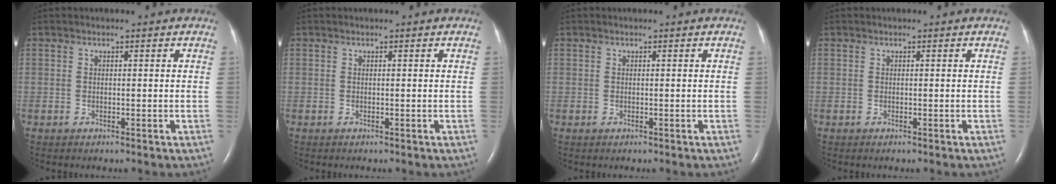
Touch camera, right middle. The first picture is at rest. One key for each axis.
{"total": 0.0}
{"total": 0.0}
{"total": 0.0}